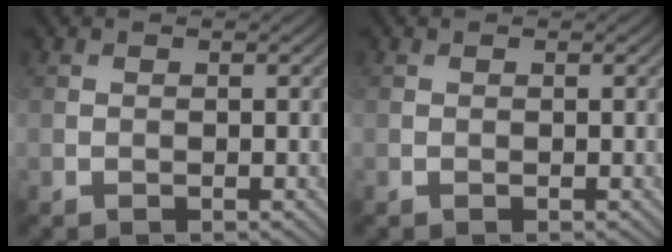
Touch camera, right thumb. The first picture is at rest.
{"total": 0.0}